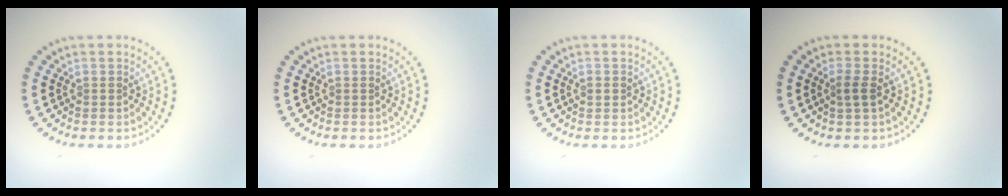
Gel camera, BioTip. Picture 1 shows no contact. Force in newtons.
{"total": 0.0}
{"total": 0.7, "press": 0.7, "slide": 0.0}
{"total": 1.2, "press": 1.1, "slide": 0.6}